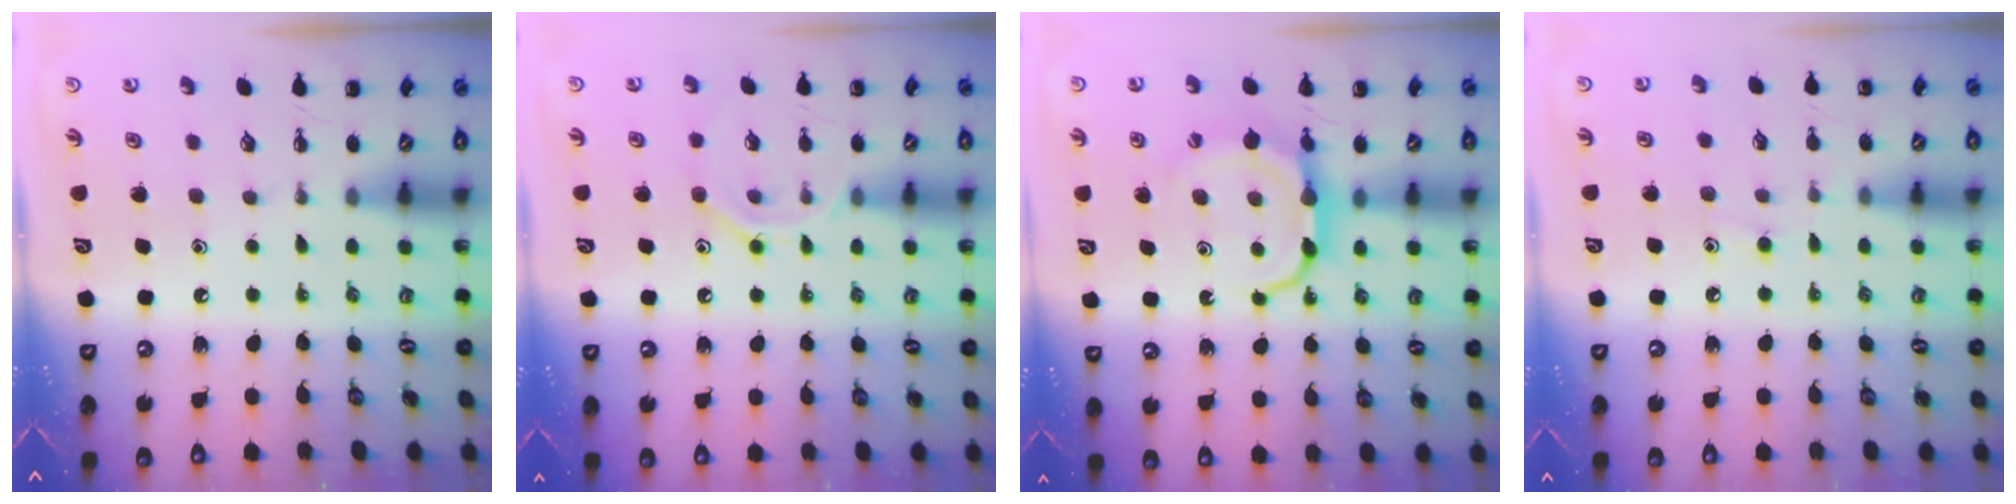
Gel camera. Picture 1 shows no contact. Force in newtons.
{"total": 9.0, "press": 9.0, "slide": 0.9}
{"total": 8.6, "press": 8.5, "slide": 1.4}
{"total": 6.0, "press": 5.6, "slide": 2.3}